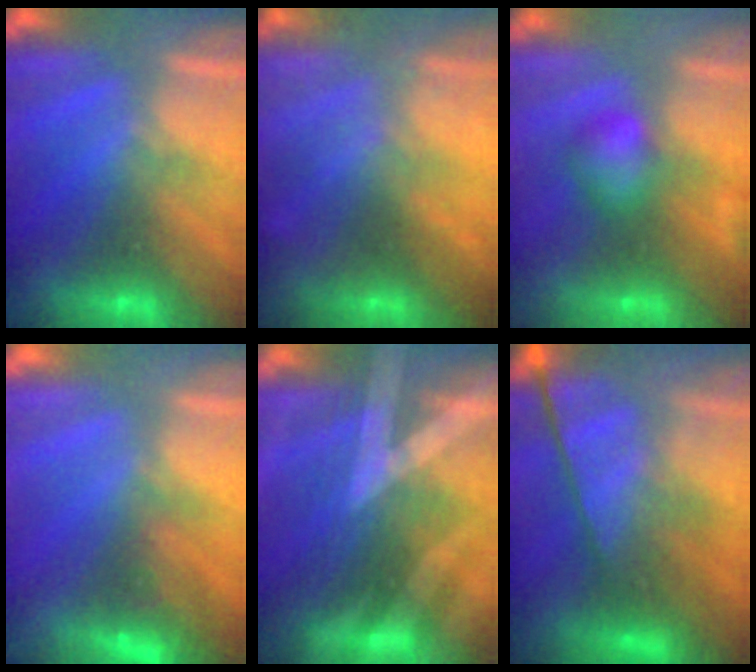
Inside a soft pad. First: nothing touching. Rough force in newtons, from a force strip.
{"total": 1.6}
{"total": 2.7}
{"total": 2.6}
{"total": 3.3}
{"total": 7.7}